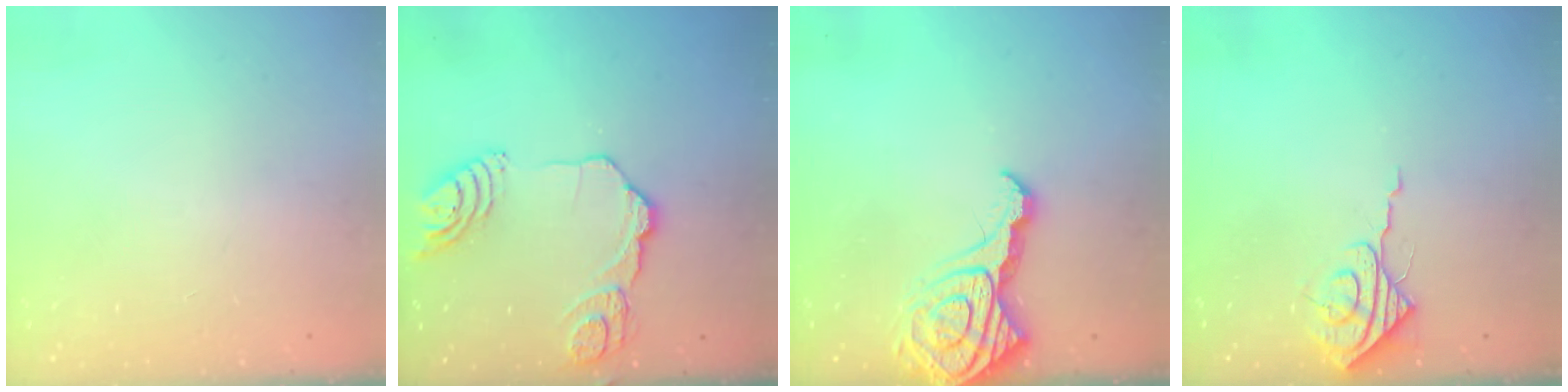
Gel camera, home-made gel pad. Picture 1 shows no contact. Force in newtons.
{"total": 14.5, "press": 14.4, "slide": 1.5}
{"total": 13.5, "press": 13.4, "slide": 1.4}
{"total": 7.8, "press": 7.8, "slide": 0.8}